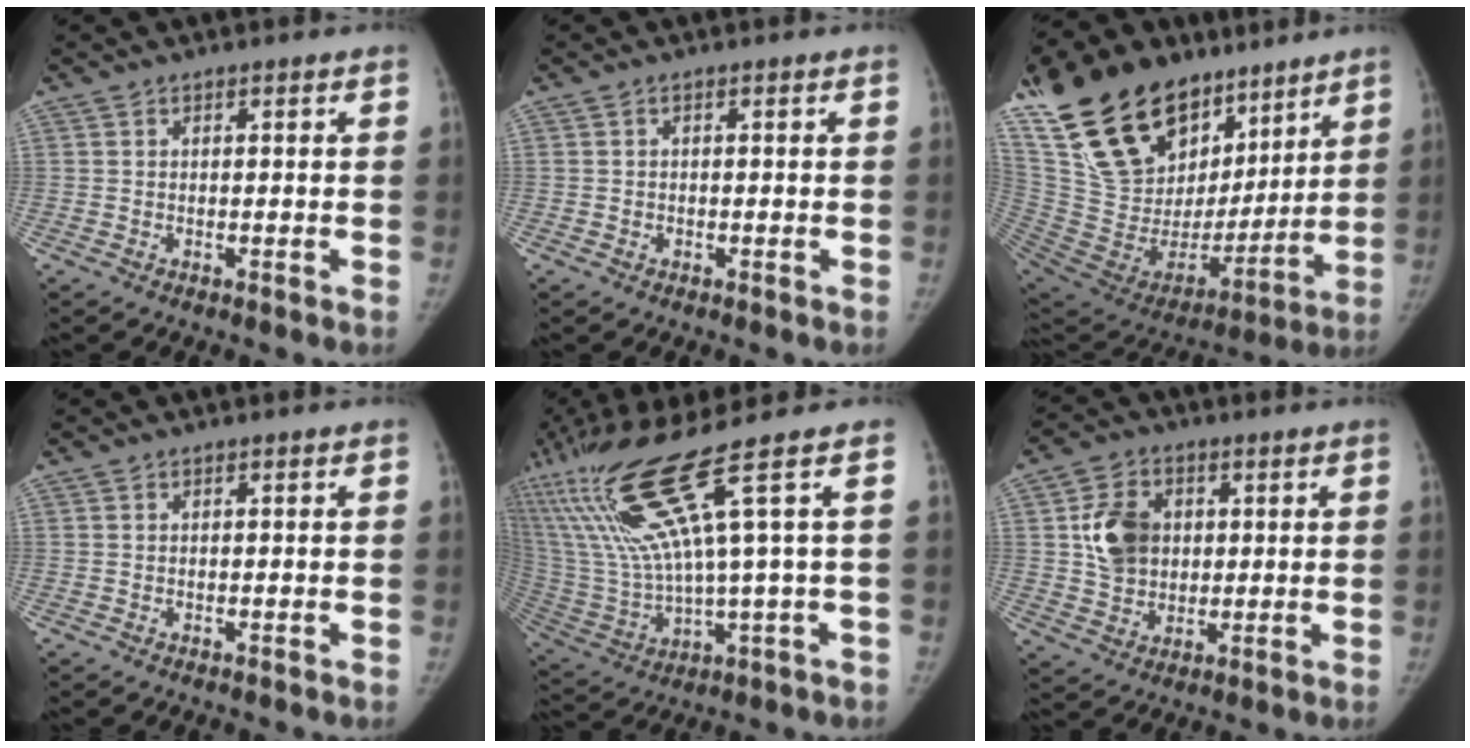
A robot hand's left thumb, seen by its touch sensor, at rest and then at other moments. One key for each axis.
{"total": 0.6, "fx": 0.0, "fy": 0.5, "fz": 0.3, "tx": -0.002, "ty": 0.001, "tz": -0.001}
{"total": 32.3, "fx": 19.8, "fy": 18.5, "fz": 17.7, "tx": -0.306, "ty": -0.022, "tz": 0.357}
{"total": 0.0}
{"total": 20.9, "fx": 8.4, "fy": 1.4, "fz": 19.1, "tx": -0.401, "ty": -0.016, "tz": 0.163}
{"total": 10.0, "fx": 1.9, "fy": 7.9, "fz": 5.8, "tx": -0.078, "ty": -0.005, "tz": 0.037}